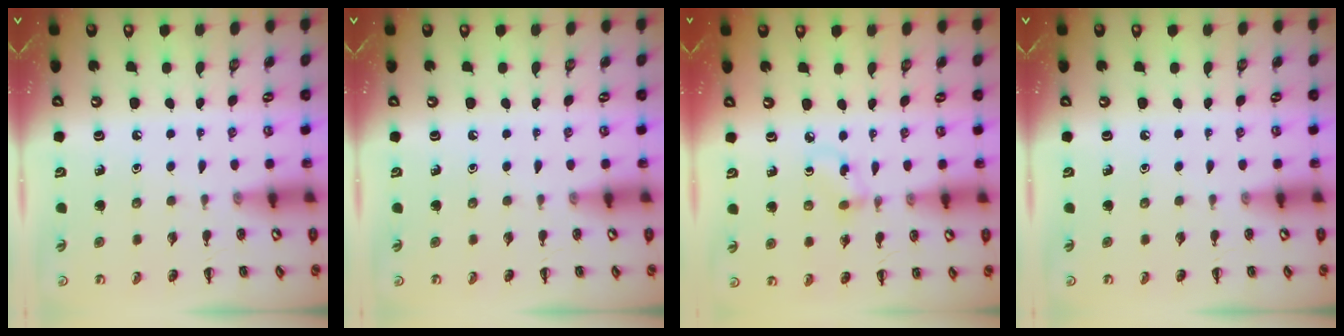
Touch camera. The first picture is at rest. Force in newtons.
{"total": 0.0}
{"total": 4.4, "press": 4.1, "slide": 1.7}
{"total": 0.0}